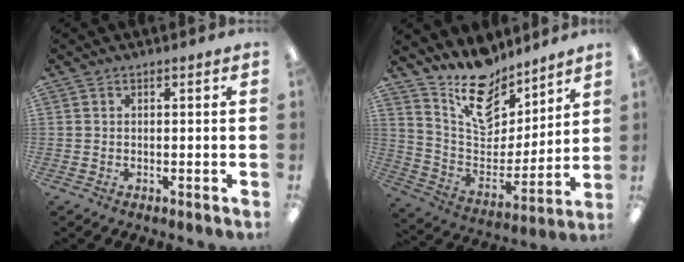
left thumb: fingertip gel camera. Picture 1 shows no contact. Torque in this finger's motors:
{"motor_torque": [0.37, 0.30, -0.62, -0.32, 0.14]}